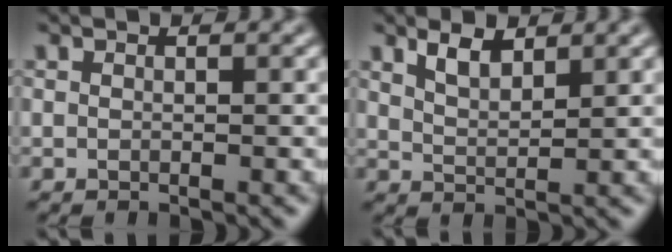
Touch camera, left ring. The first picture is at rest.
{"total": 2.4, "force": [1.8, 0.8, 1.4], "torque": [-0.028, -0.001, 0.036]}